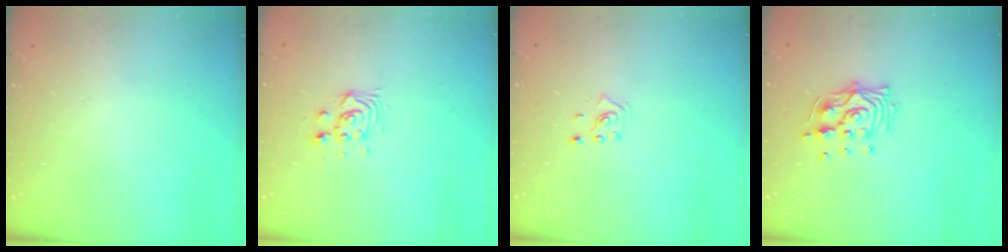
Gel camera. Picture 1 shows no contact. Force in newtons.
{"total": 4.8, "press": 4.8, "slide": 0.9}
{"total": 2.2, "press": 2.2, "slide": 0.6}
{"total": 11.7, "press": 11.7, "slide": 0.6}